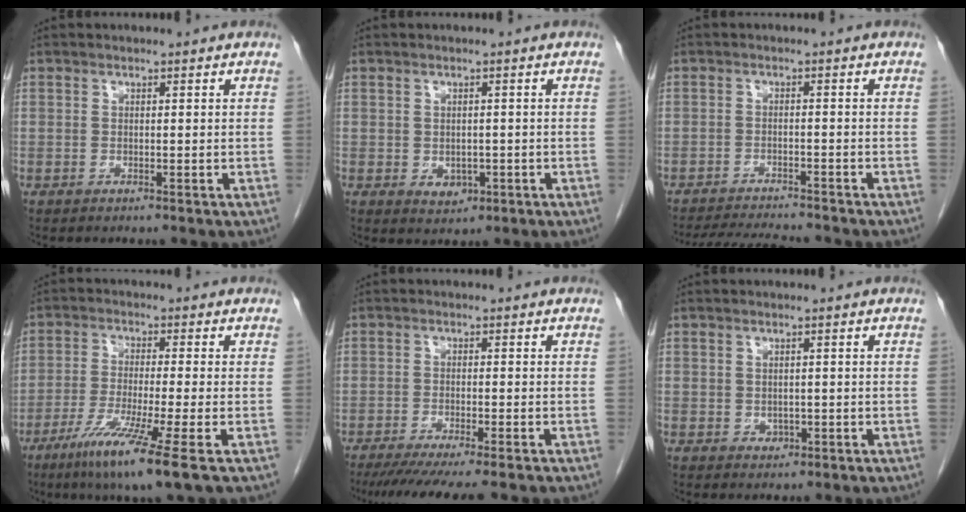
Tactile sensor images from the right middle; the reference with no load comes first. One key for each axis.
{"total": 2.6, "fx": -0.7, "fy": 2.0, "fz": 1.5, "tx": -0.020, "ty": 0.000, "tz": 0.001}
{"total": 8.8, "fx": -8.3, "fy": 0.6, "fz": 2.9, "tx": -0.045, "ty": -0.010, "tz": -0.127}
{"total": 10.3, "fx": -5.8, "fy": -1.1, "fz": 8.5, "tx": -0.159, "ty": -0.036, "tz": -0.105}
{"total": 10.8, "fx": -9.1, "fy": 0.6, "fz": 5.8, "tx": -0.070, "ty": -0.023, "tz": -0.134}
{"total": 1.2, "fx": -0.2, "fy": 1.0, "fz": 0.6, "tx": -0.011, "ty": 0.001, "tz": 0.001}